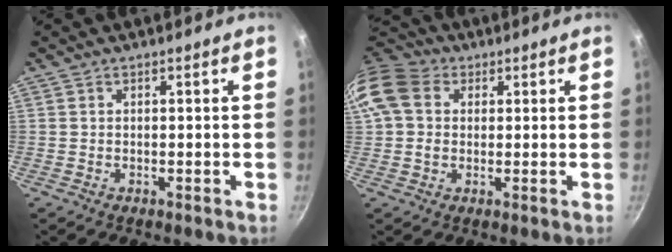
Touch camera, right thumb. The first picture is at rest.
{"total": 12.6, "force": [2.9, 10.1, 6.9], "torque": [-0.138, 0.020, 0.040]}